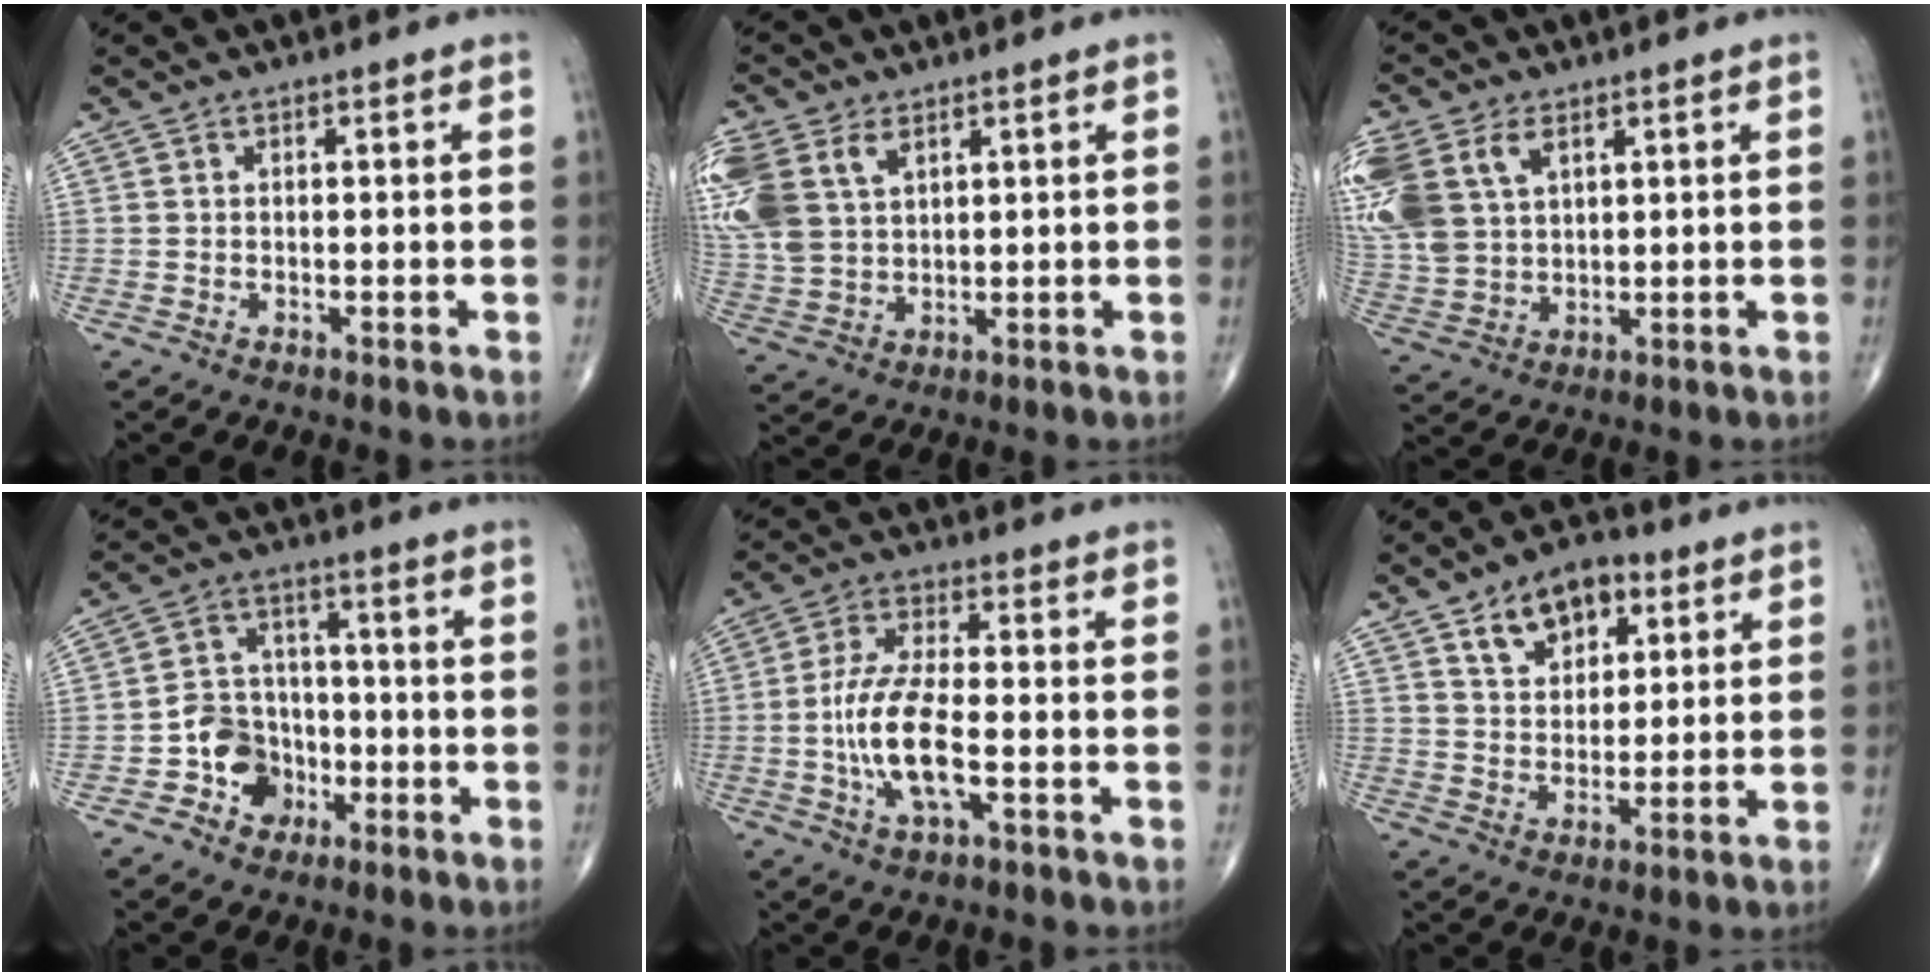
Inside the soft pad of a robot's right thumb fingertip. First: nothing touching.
{"total": 16.7, "force": [6.7, 11.4, 10.3], "torque": [-0.265, 0.009, 0.138]}
{"total": 17.9, "force": [6.8, 12.1, 11.2], "torque": [-0.286, 0.013, 0.142]}
{"total": 9.1, "force": [-3.6, 7.7, 3.2], "torque": [-0.012, 0.035, -0.063]}
{"total": 11.2, "force": [-2.5, 4.2, 10.1], "torque": [-0.209, 0.016, -0.049]}
{"total": 11.4, "force": [5.3, 7.6, 6.6], "torque": [-0.068, -0.012, 0.085]}